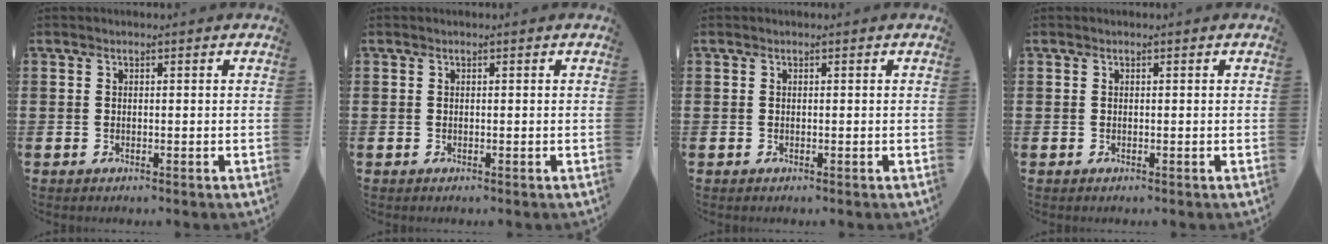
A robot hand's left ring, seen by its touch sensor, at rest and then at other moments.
{"total": 0.0}
{"total": 0.0}
{"total": 0.0}